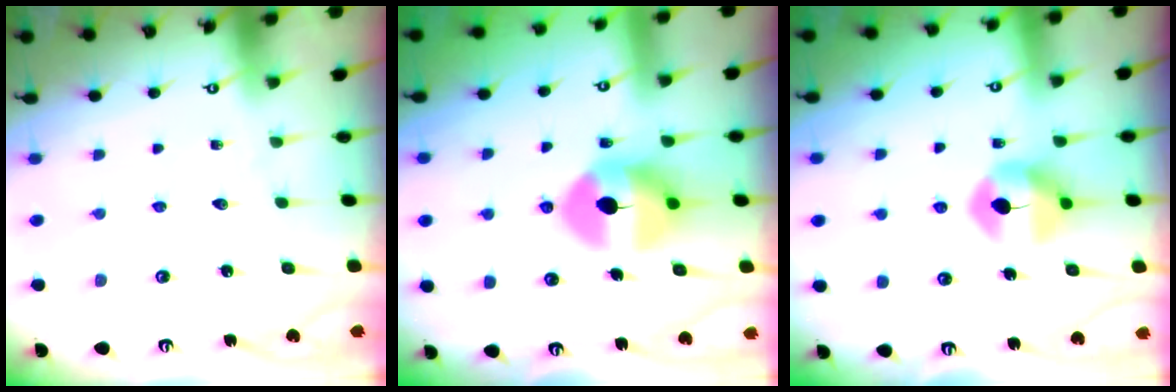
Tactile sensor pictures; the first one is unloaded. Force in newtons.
{"total": 9.6, "press": 9.5, "slide": 1.4}
{"total": 8.1, "press": 8.1, "slide": 0.3}